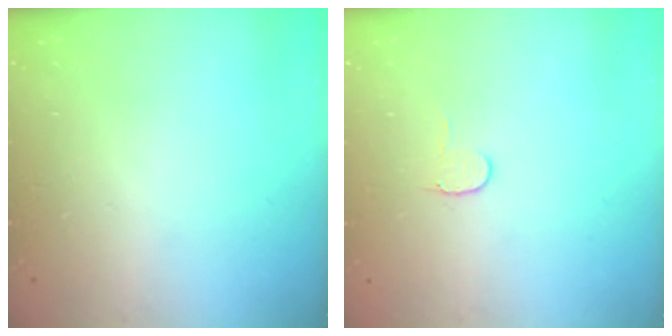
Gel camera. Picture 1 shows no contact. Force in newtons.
{"total": 3.6, "press": 3.6, "slide": 0.4}